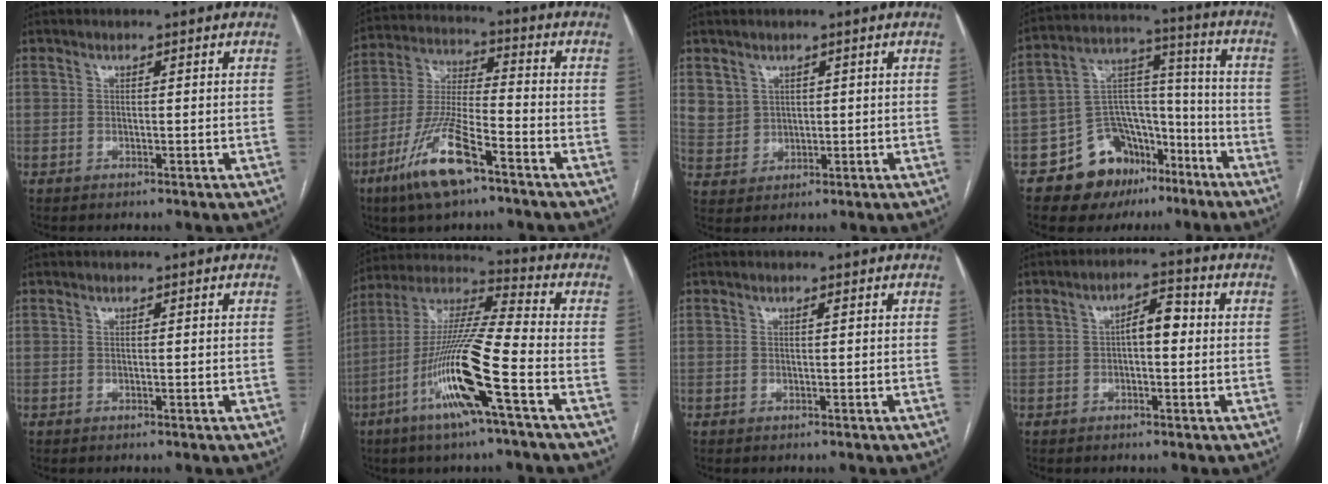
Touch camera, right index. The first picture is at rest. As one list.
[{"total": 12.8, "force": [-7.5, 2.2, 10.2], "torque": [-0.214, -0.018, -0.142]}, {"total": 4.3, "force": [2.1, 3.7, 0.5], "torque": [-0.011, 0.007, 0.051]}, {"total": 13.6, "force": [-8.5, 9.2, 5.4], "torque": [-0.075, 0.068, -0.130]}, {"total": 0.0}, {"total": 16.3, "force": [-6.8, -0.1, 14.8], "torque": [-0.302, -0.010, -0.133]}, {"total": 0.0}, {"total": 4.3, "force": [0.1, 1.6, 4.0], "torque": [-0.063, 0.021, 0.000]}]